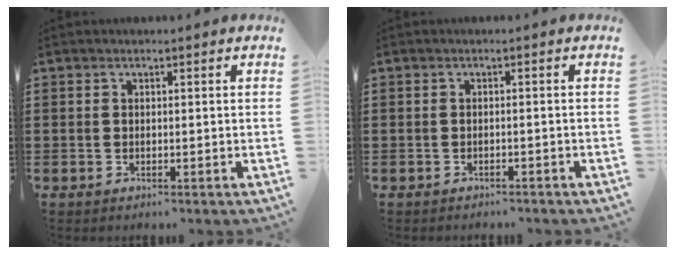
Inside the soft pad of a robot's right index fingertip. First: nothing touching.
{"total": 0.7, "force": [-0.6, 0.0, 0.2], "torque": [-0.006, -0.002, -0.012]}